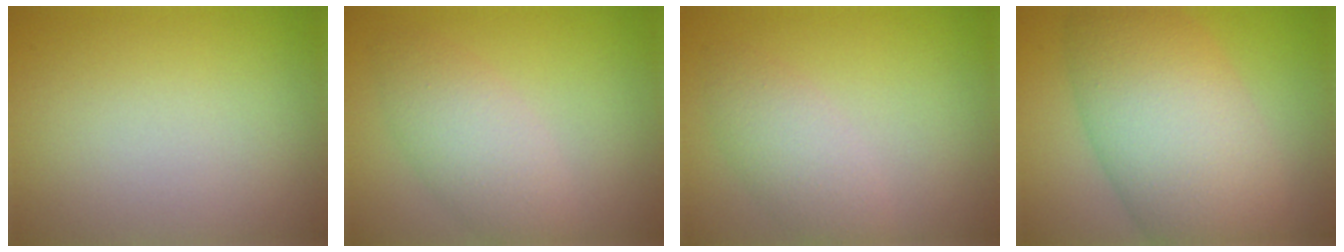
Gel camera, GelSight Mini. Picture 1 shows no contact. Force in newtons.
{"total": 3.9, "press": 3.9, "slide": 0.0}
{"total": 2.9, "press": 2.9, "slide": 0.1}
{"total": 10.7, "press": 10.7, "slide": 0.5}